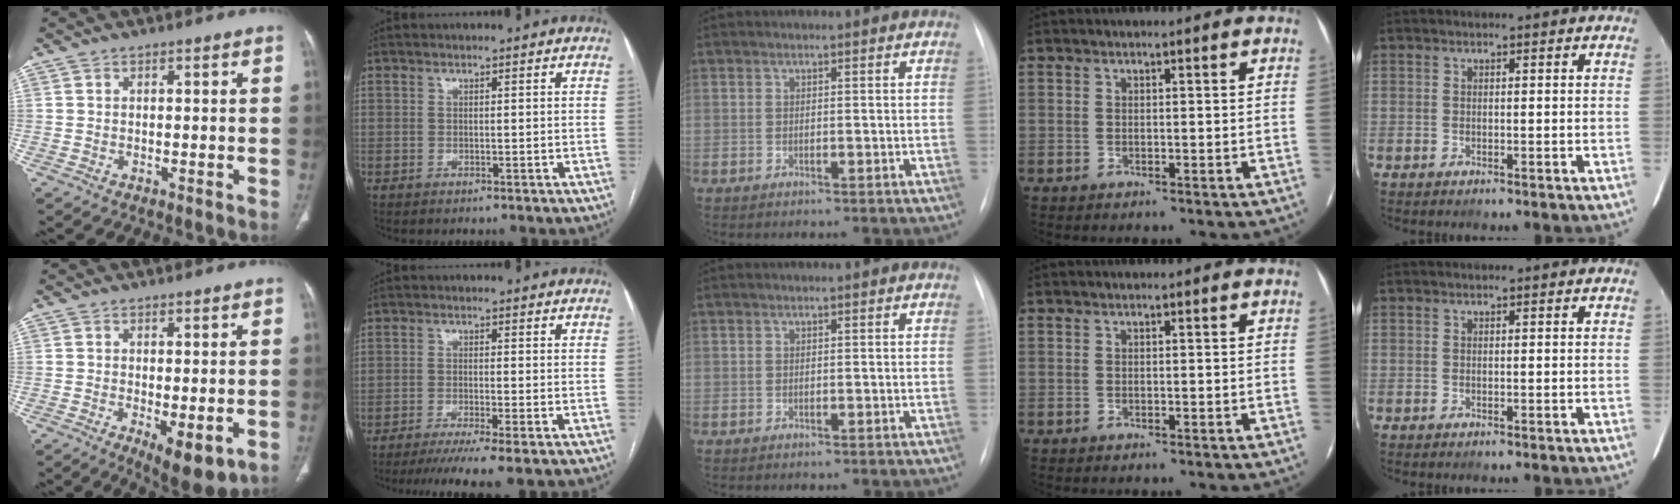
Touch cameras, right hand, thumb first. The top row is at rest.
{"thumb": {"total": 7.9, "force": [-2.3, 3.1, 6.9], "torque": [-0.098, -0.019, -0.025]}, "index": {"total": 7.5, "force": [-5.7, -0.7, 4.8], "torque": [-0.068, -0.017, -0.088]}}